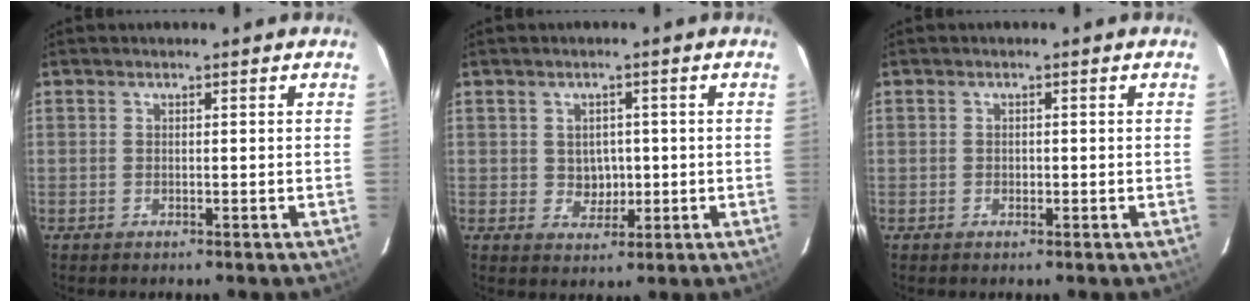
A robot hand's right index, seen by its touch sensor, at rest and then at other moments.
{"total": 3.8, "force": [0.0, 3.5, 1.3], "torque": [-0.022, 0.005, 0.009]}
{"total": 0.9, "force": [-0.3, 0.8, 0.2], "torque": [-0.002, -0.001, -0.004]}